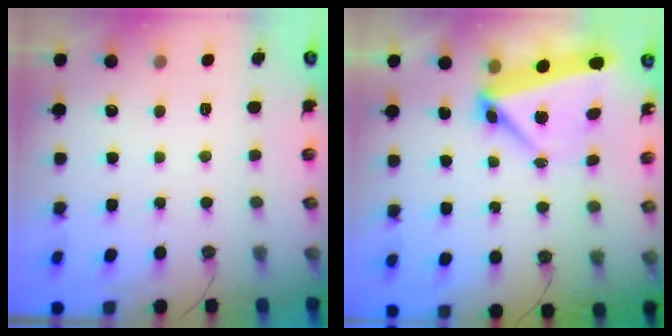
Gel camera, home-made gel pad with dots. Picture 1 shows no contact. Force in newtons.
{"total": 7.2, "press": 7.2, "slide": 0.8}